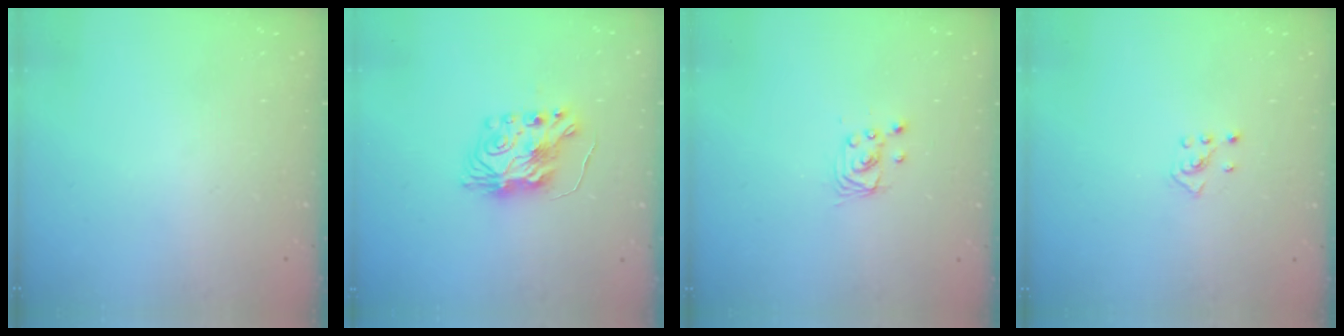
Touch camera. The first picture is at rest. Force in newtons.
{"total": 8.2, "press": 8.2, "slide": 0.5}
{"total": 2.9, "press": 2.9, "slide": 0.2}
{"total": 2.5, "press": 2.4, "slide": 0.7}